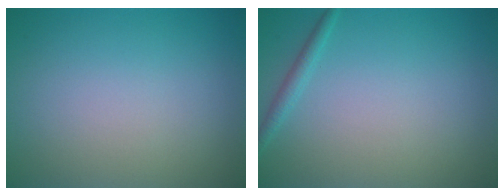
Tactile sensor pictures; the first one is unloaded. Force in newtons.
{"total": 1.1, "press": 1.1, "slide": 0.0}